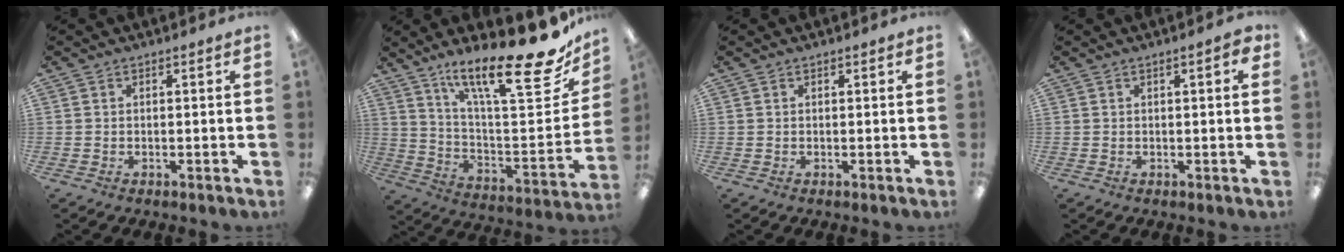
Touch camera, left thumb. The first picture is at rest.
{"total": 22.9, "force": [16.2, 4.8, 15.4], "torque": [-0.222, -0.124, 0.255]}
{"total": 0.0}
{"total": 2.4, "force": [0.9, 0.6, 2.2], "torque": [-0.035, 0.001, 0.013]}